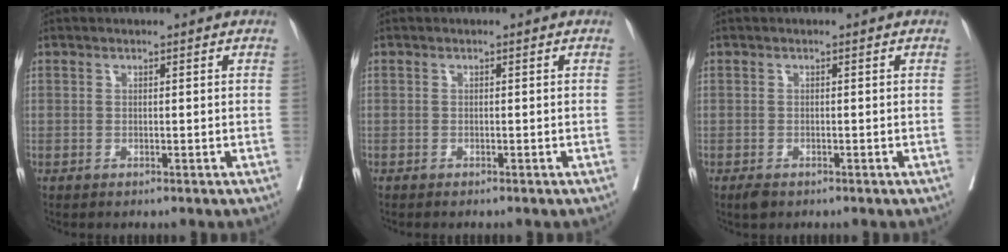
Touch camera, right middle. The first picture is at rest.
{"total": 1.1, "force": [-1.0, 0.1, 0.5], "torque": [-0.007, -0.001, -0.014]}
{"total": 1.5, "force": [-1.1, 0.7, 0.8], "torque": [-0.017, -0.002, -0.014]}